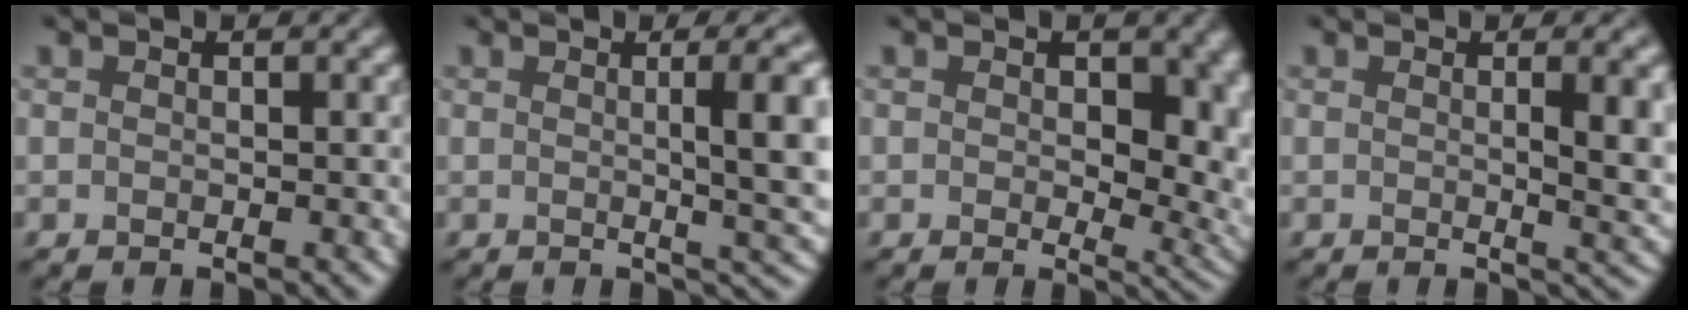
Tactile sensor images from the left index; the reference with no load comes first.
{"total": 7.2, "force": [0.6, 2.1, 6.9], "torque": [-0.066, 0.005, 0.010]}
{"total": 7.9, "force": [0.9, 4.9, 6.2], "torque": [-0.063, -0.015, 0.020]}
{"total": 5.5, "force": [0.5, 1.6, 5.2], "torque": [-0.056, -0.003, 0.008]}